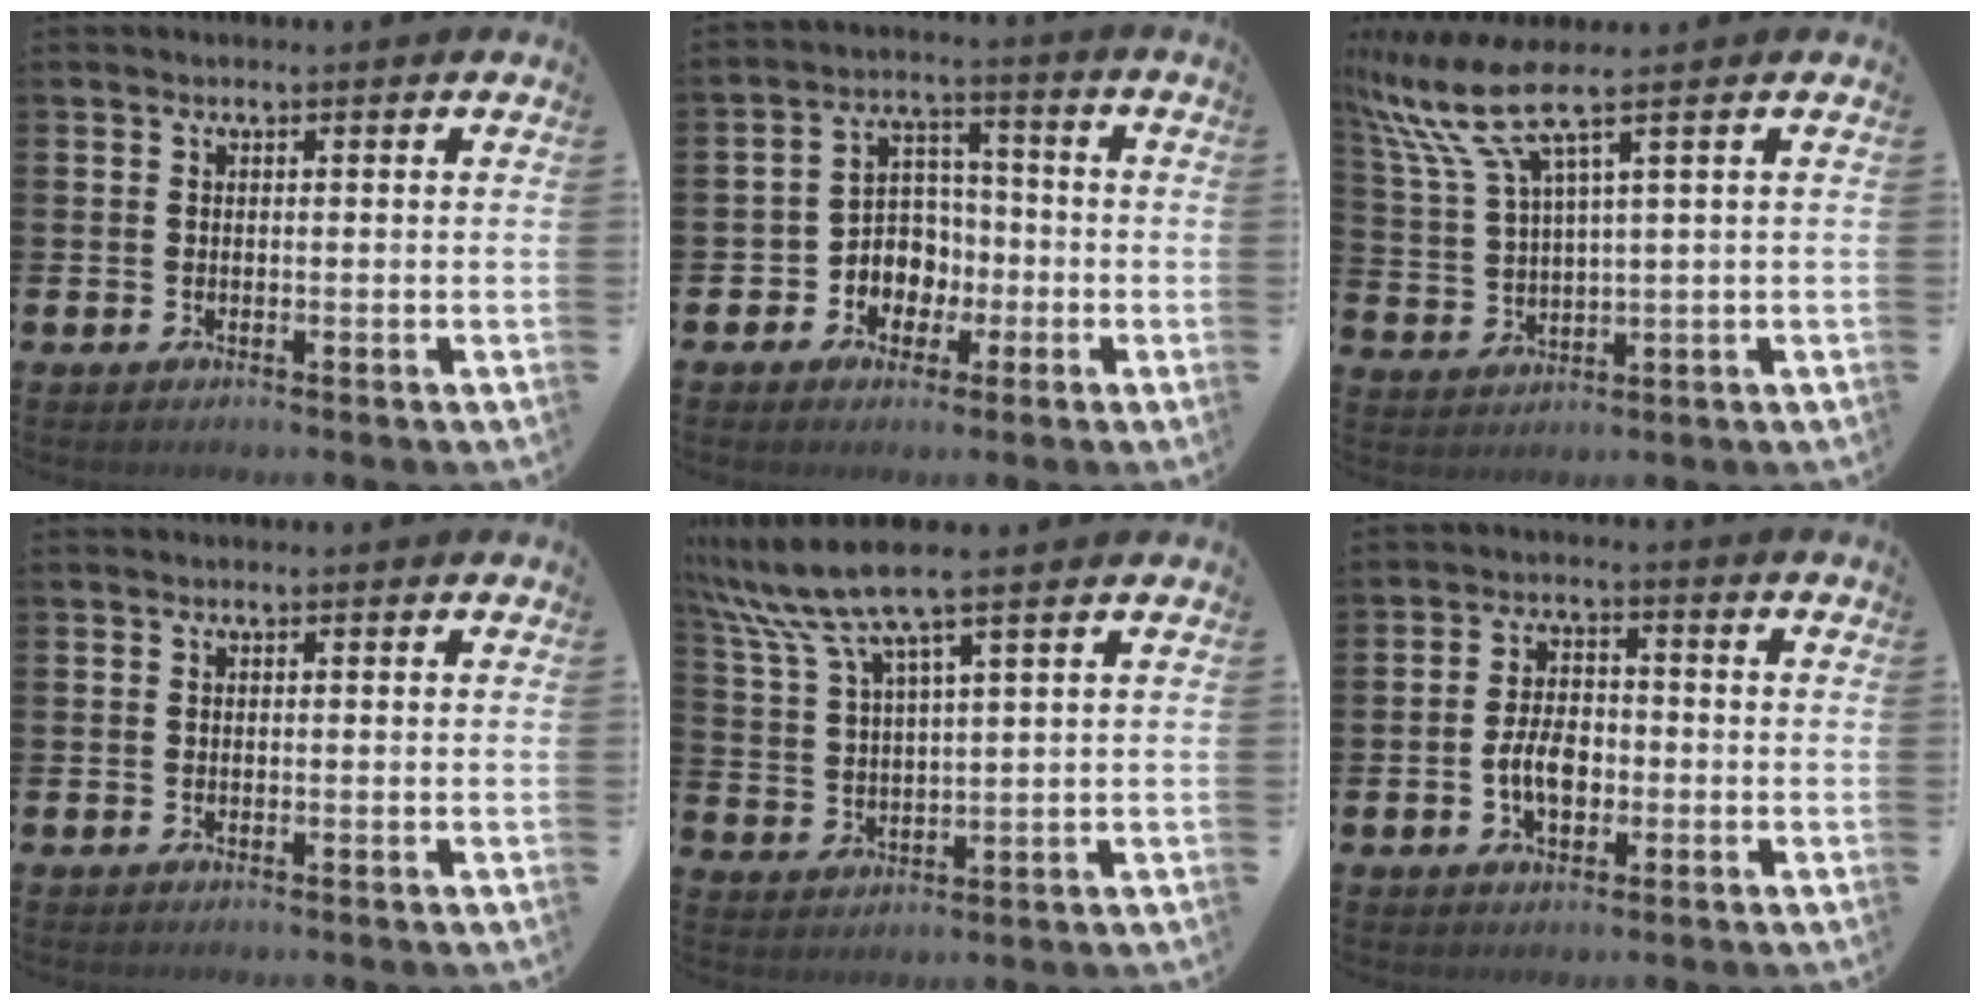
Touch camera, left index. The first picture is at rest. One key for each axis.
{"total": 5.5, "fx": -1.4, "fy": 5.1, "fz": 1.5, "tx": -0.047, "ty": 0.010, "tz": -0.031}
{"total": 8.9, "fx": 5.7, "fy": 1.6, "fz": 6.6, "tx": -0.156, "ty": -0.022, "tz": 0.096}
{"total": 0.0}
{"total": 8.3, "fx": 6.9, "fy": 0.7, "fz": 4.5, "tx": -0.112, "ty": -0.022, "tz": 0.123}
{"total": 5.3, "fx": -1.4, "fy": 3.3, "fz": 4.0, "tx": -0.068, "ty": 0.003, "tz": -0.030}